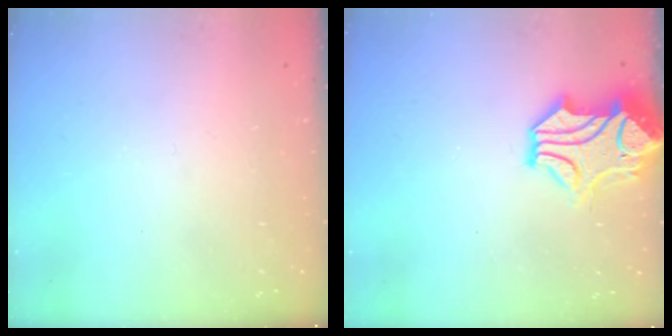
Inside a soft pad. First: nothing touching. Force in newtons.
{"total": 3.6, "press": 3.3, "slide": 1.4}